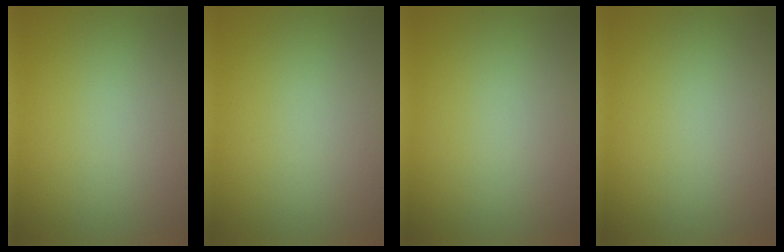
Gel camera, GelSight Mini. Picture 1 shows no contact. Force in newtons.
{"total": 0.0}
{"total": 0.0}
{"total": 0.0}